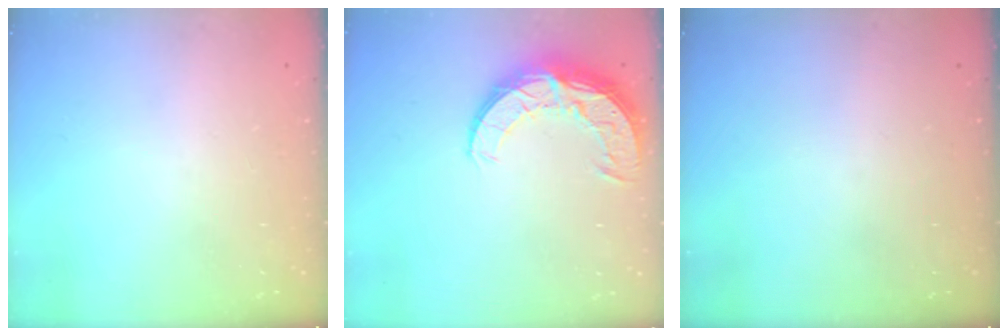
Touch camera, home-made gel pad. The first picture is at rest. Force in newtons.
{"total": 11.0, "press": 10.9, "slide": 0.8}
{"total": 0.0}